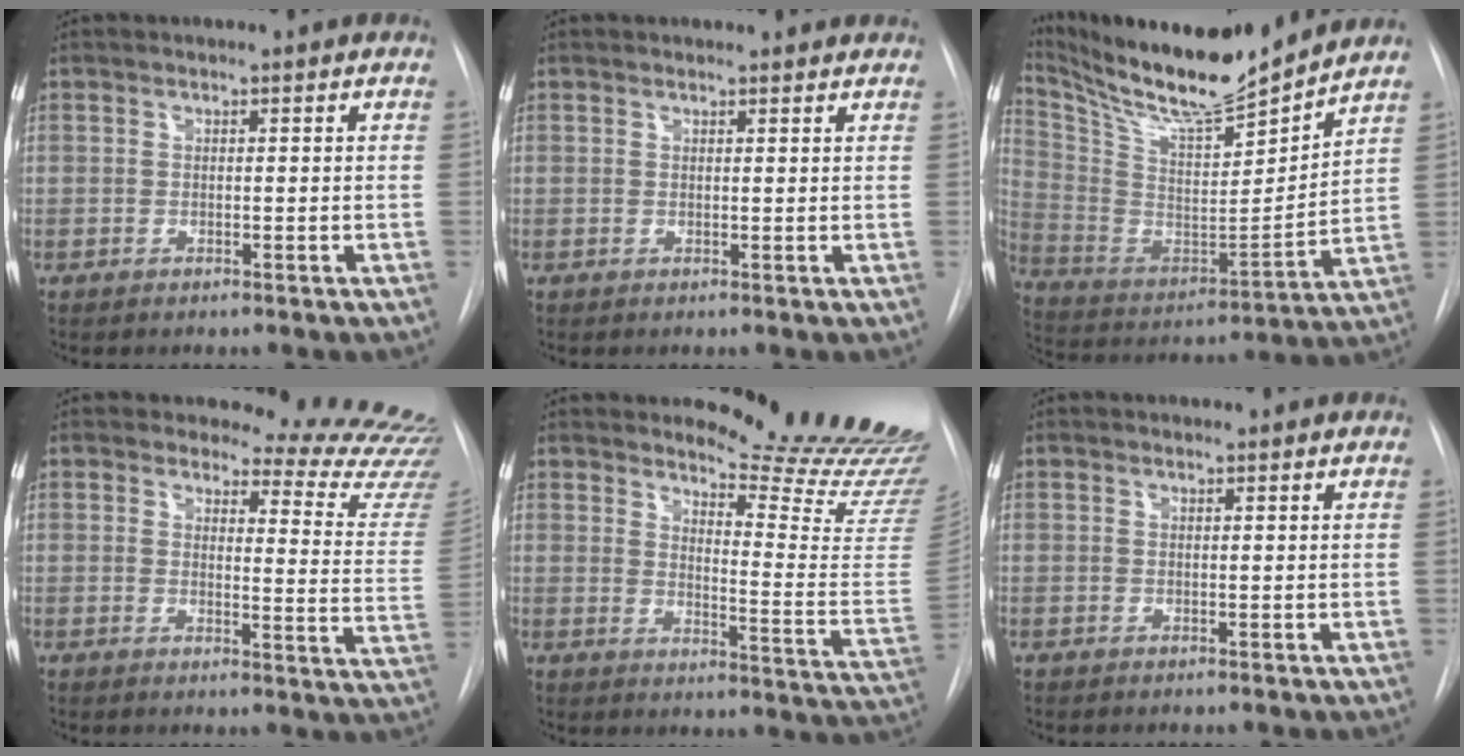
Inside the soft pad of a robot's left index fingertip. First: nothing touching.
{"total": 2.6, "force": [2.5, 0.7, 0.3], "torque": [-0.006, 0.004, 0.019]}
{"total": 19.2, "force": [17.3, 1.7, 8.1], "torque": [-0.172, -0.025, 0.301]}
{"total": 14.7, "force": [14.6, 0.8, 1.5], "torque": [0.010, -0.159, 0.130]}
{"total": 17.2, "force": [16.2, 0.0, 5.7], "torque": [-0.076, -0.158, 0.185]}
{"total": 1.8, "force": [1.7, 0.4, 0.1], "torque": [-0.010, 0.004, 0.013]}